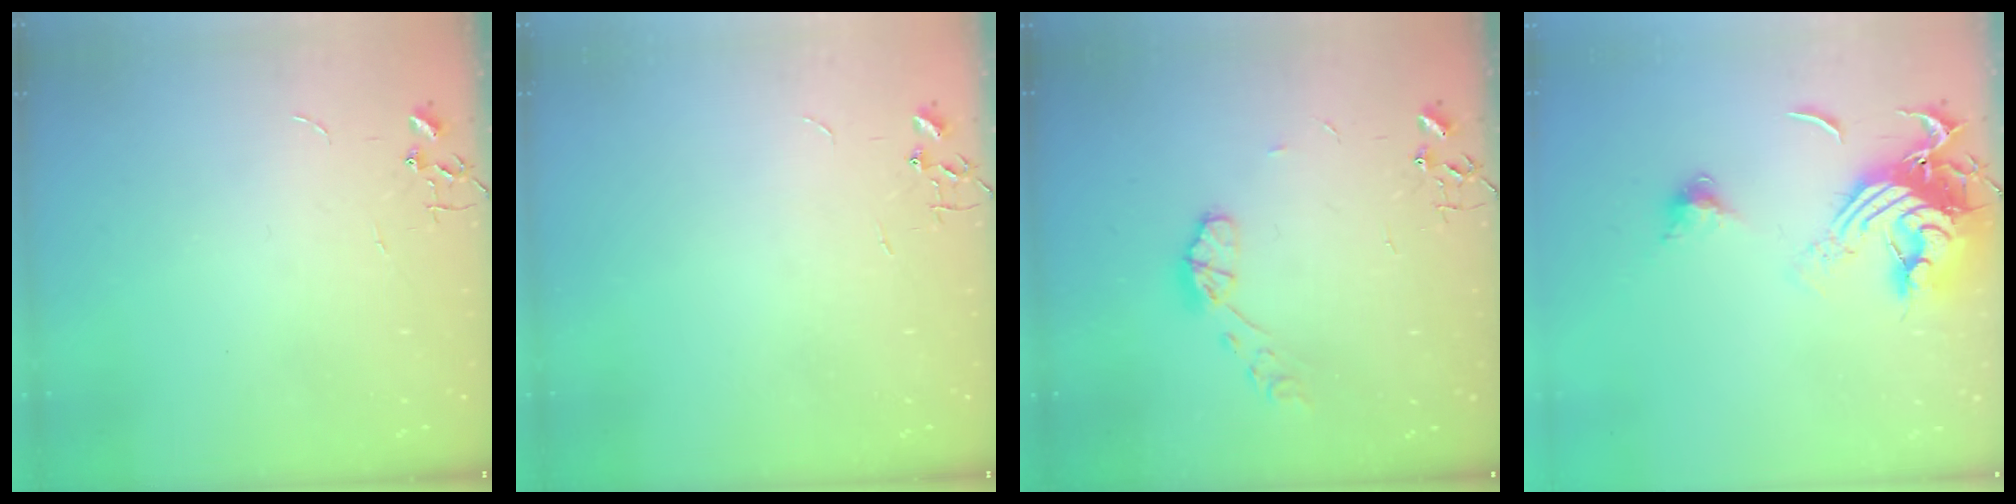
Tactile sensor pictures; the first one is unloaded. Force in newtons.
{"total": 0.0}
{"total": 7.5, "press": 7.5, "slide": 0.5}
{"total": 16.6, "press": 16.5, "slide": 1.6}